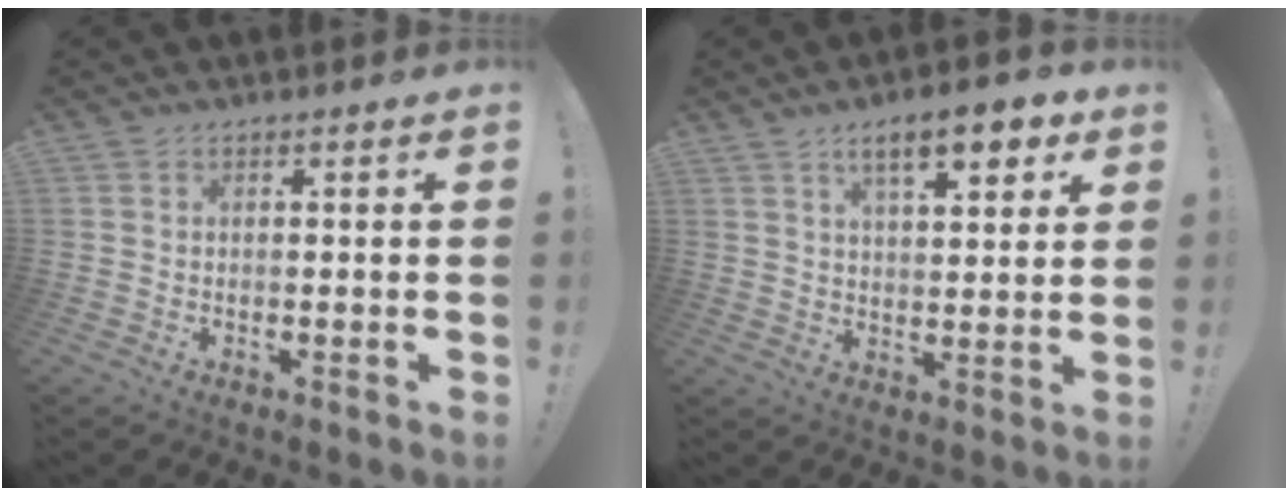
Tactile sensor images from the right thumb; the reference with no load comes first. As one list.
[{"total": 10.8, "force": [5.9, 3.5, 8.3], "torque": [-0.113, -0.024, 0.095]}]